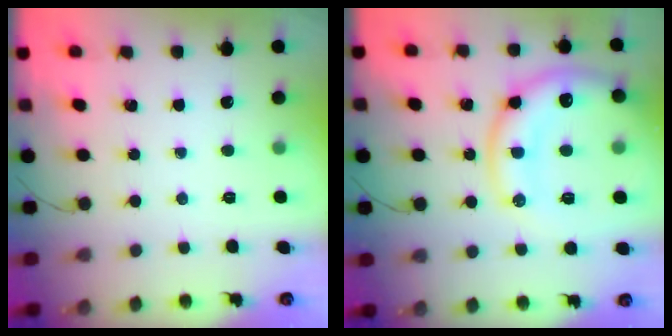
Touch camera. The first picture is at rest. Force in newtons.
{"total": 18.4, "press": 18.2, "slide": 2.2}